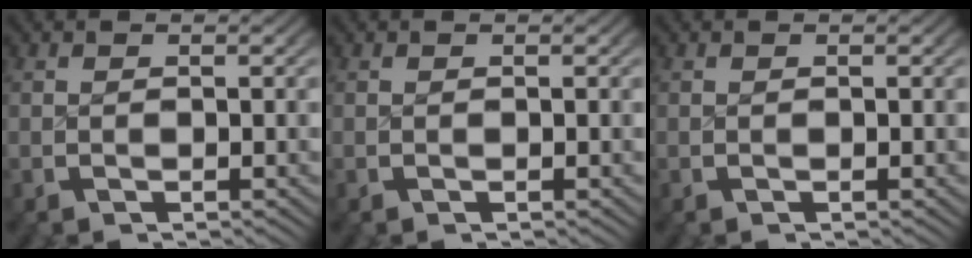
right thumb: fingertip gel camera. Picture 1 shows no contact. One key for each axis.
{"total": 0.0}
{"total": 0.0}